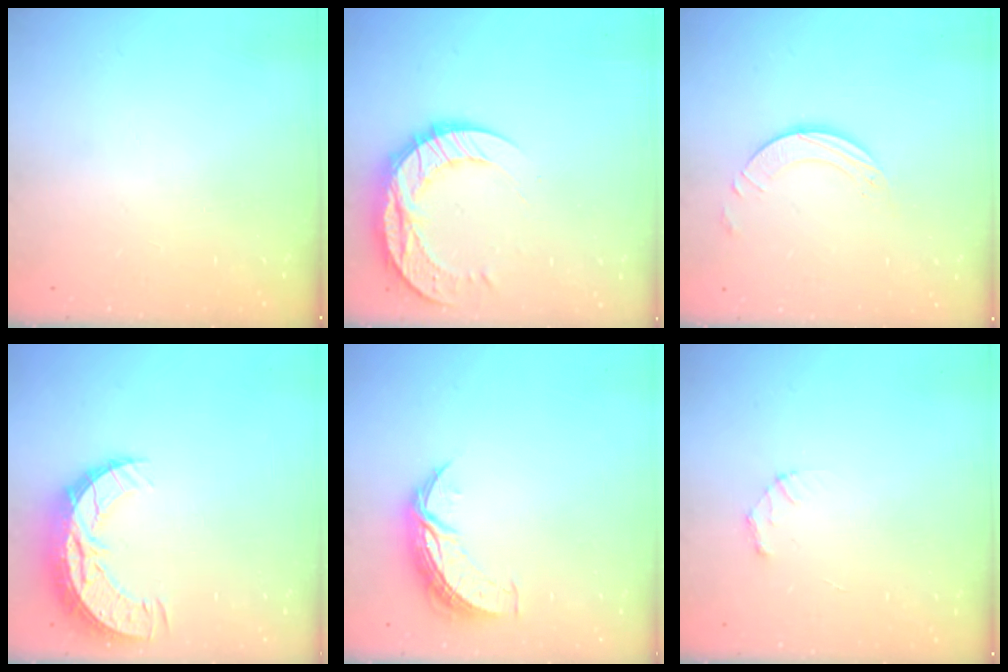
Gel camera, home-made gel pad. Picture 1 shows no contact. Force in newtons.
{"total": 12.9, "press": 12.9, "slide": 1.0}
{"total": 3.8, "press": 3.8, "slide": 0.3}
{"total": 10.2, "press": 10.2, "slide": 0.6}
{"total": 8.1, "press": 8.1, "slide": 0.5}
{"total": 1.9, "press": 1.9, "slide": 0.2}